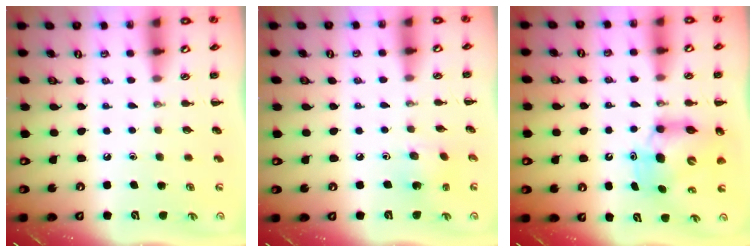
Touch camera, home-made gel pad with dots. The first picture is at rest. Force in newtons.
{"total": 1.7, "press": 1.7, "slide": 0.5}
{"total": 7.8, "press": 7.6, "slide": 2.0}